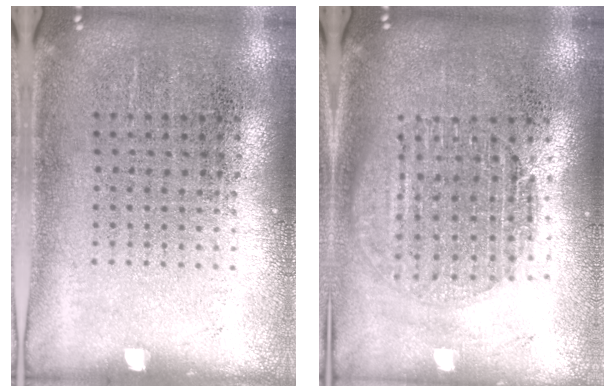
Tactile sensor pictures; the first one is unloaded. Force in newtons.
{"total": 1.6, "press": 1.4, "slide": 0.8}